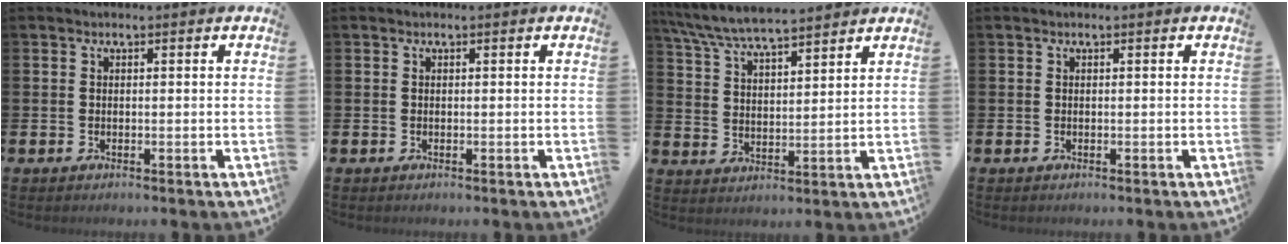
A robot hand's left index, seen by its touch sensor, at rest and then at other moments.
{"total": 0.0}
{"total": 7.1, "force": [6.8, 0.5, 2.0], "torque": [-0.068, -0.030, 0.123]}
{"total": 0.0}